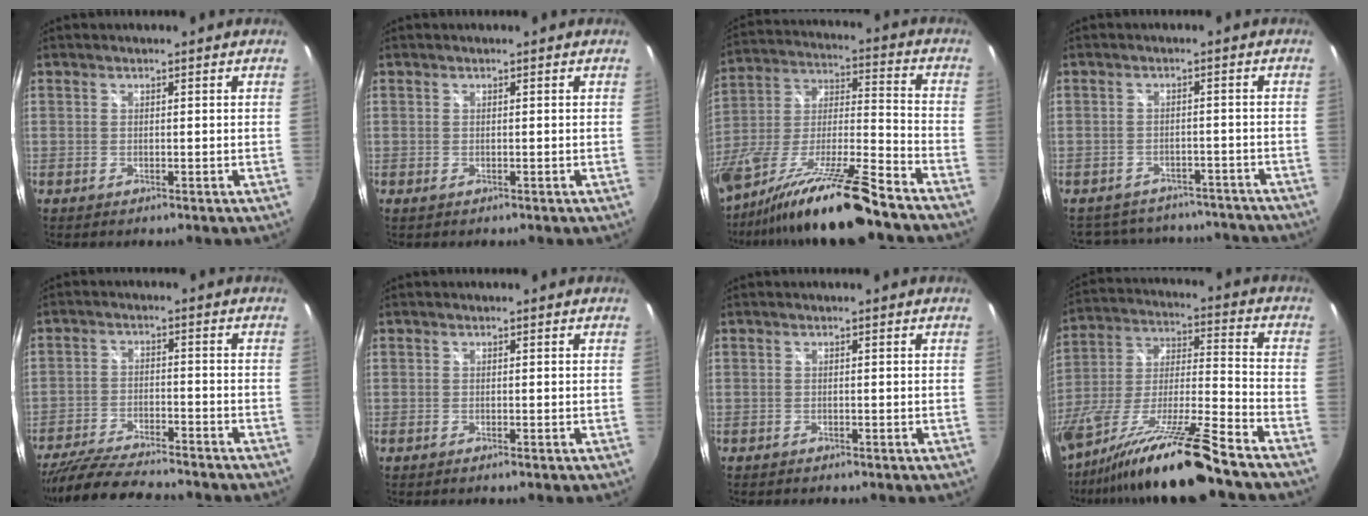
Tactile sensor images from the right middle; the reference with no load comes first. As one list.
[{"total": 0.0}, {"total": 21.3, "force": [-15.9, 0.9, 14.1], "torque": [-0.256, -0.042, -0.280]}, {"total": 16.6, "force": [-14.2, 6.9, 5.1], "torque": [-0.107, 0.026, -0.174]}, {"total": 15.3, "force": [-13.4, 2.8, 6.8], "torque": [-0.151, -0.023, -0.223]}, {"total": 0.5, "force": [-0.4, -0.1, 0.3], "torque": [-0.002, 0.001, -0.009]}, {"total": 0.7, "force": [-0.6, 0.4, 0.0], "torque": [-0.005, -0.001, -0.011]}, {"total": 22.9, "force": [-17.5, -0.2, 14.8], "torque": [-0.265, -0.053, -0.307]}]